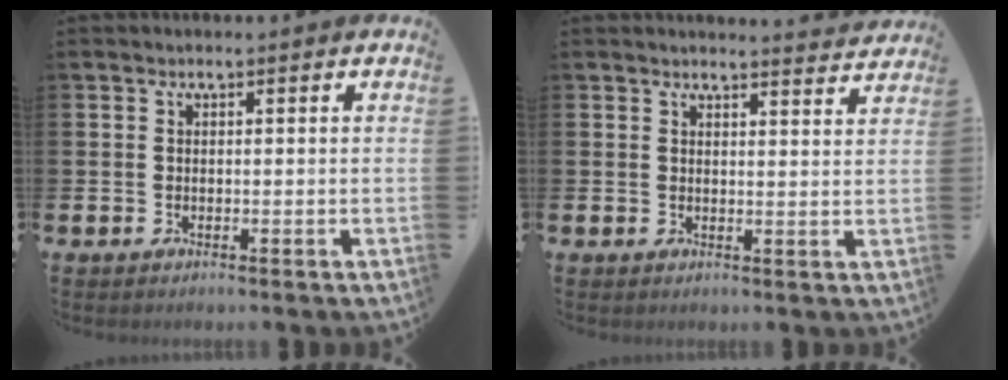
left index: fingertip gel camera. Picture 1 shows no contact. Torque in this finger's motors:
{"motor_torque": [0.76, -0.78, 0.03, -0.02]}